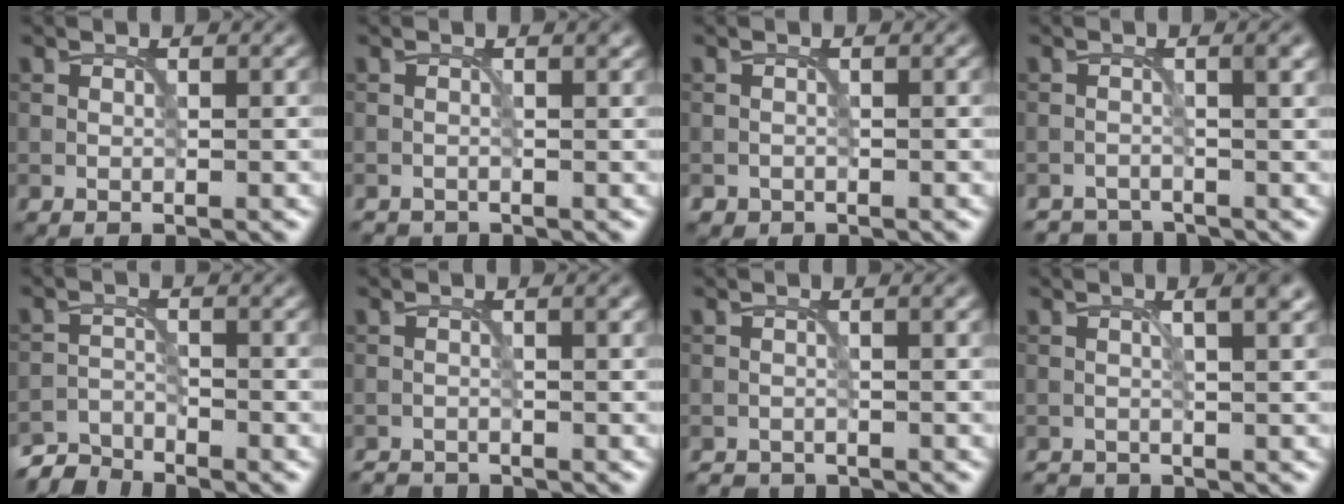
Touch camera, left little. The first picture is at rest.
{"total": 0.7, "force": [-0.5, 0.4, 0.2], "torque": [-0.002, -0.005, -0.010]}
{"total": 0.5, "force": [-0.4, 0.3, -0.1], "torque": [0.004, -0.004, -0.007]}
{"total": 2.2, "force": [-1.9, 0.6, 0.9], "torque": [-0.010, -0.006, -0.036]}
{"total": 3.3, "force": [-3.2, 0.4, 0.3], "torque": [-0.007, -0.001, -0.070]}
{"total": 1.8, "force": [-1.7, 0.4, 0.6], "torque": [-0.011, -0.005, -0.032]}
{"total": 1.7, "force": [-1.6, 0.4, 0.4], "torque": [-0.007, -0.004, -0.026]}
{"total": 2.3, "force": [-0.2, 0.8, 2.2], "torque": [-0.023, 0.003, -0.009]}